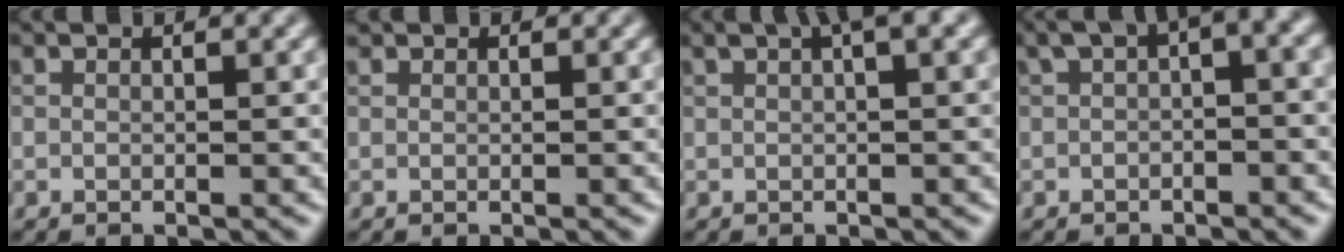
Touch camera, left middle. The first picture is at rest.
{"total": 0.5, "force": [0.4, 0.3, 0.0], "torque": [0.001, -0.002, 0.004]}
{"total": 3.9, "force": [2.2, 0.7, 3.2], "torque": [-0.043, 0.013, 0.032]}
{"total": 5.4, "force": [2.0, 1.9, 4.6], "torque": [-0.057, 0.020, 0.023]}